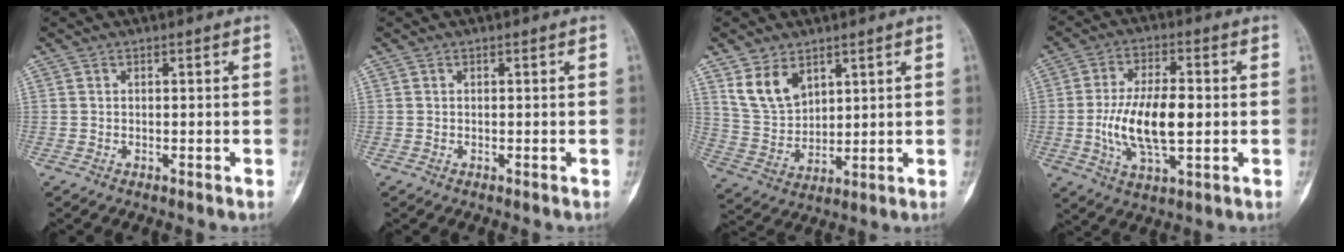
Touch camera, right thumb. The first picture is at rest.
{"total": 0.0}
{"total": 8.9, "force": [5.1, 5.6, 4.6], "torque": [-0.073, -0.024, 0.114]}
{"total": 13.3, "force": [-0.9, 5.8, 11.9], "torque": [-0.221, 0.002, -0.015]}